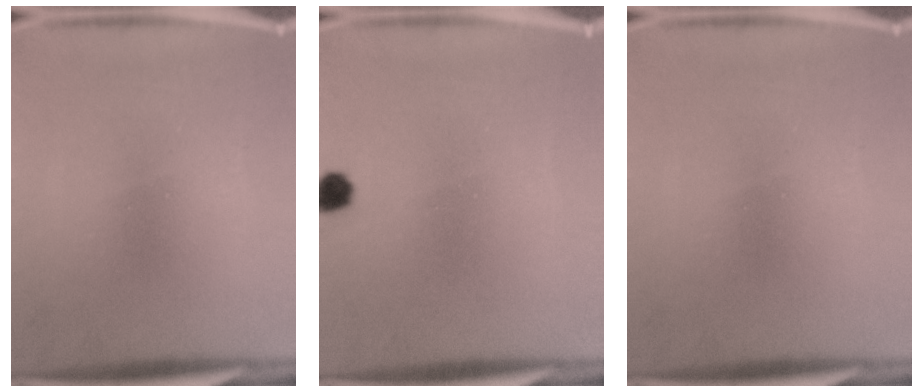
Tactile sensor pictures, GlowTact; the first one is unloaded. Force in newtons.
{"total": 2.4}
{"total": 0.0}